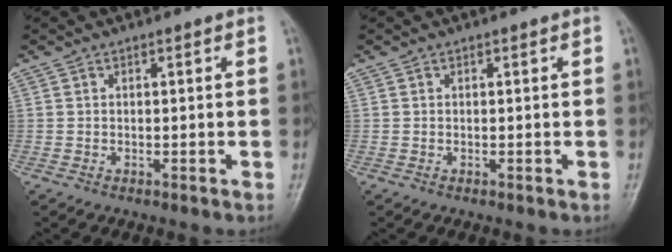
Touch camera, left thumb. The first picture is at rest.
{"total": 0.0}